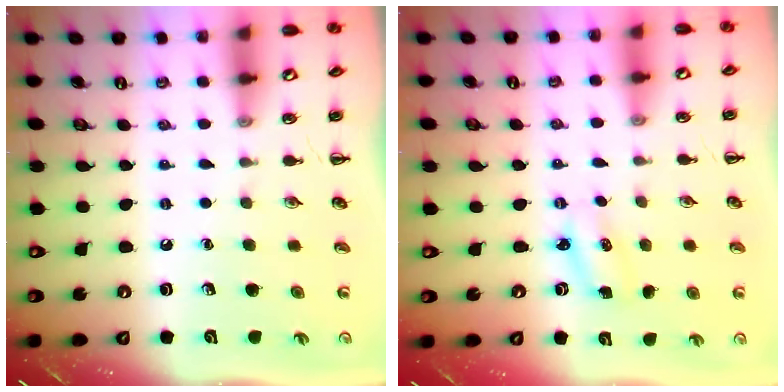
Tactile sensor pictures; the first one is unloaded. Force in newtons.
{"total": 2.5, "press": 2.5, "slide": 0.4}